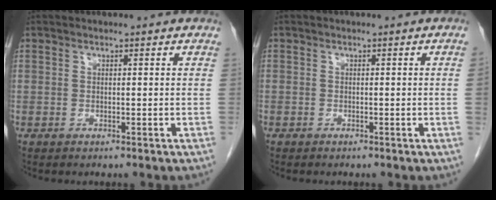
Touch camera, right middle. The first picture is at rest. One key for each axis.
{"total": 0.6, "fx": -0.1, "fy": -0.3, "fz": 0.5, "tx": 0.001, "ty": 0.002, "tz": -0.002}